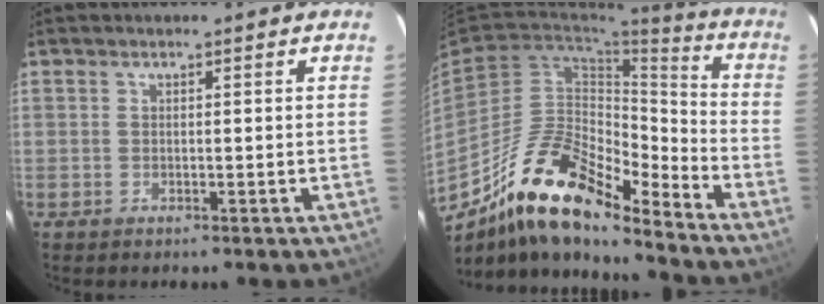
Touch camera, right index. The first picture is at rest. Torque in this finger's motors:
{"motor_torque": [0.28, -0.57, 0.81, 0.18]}